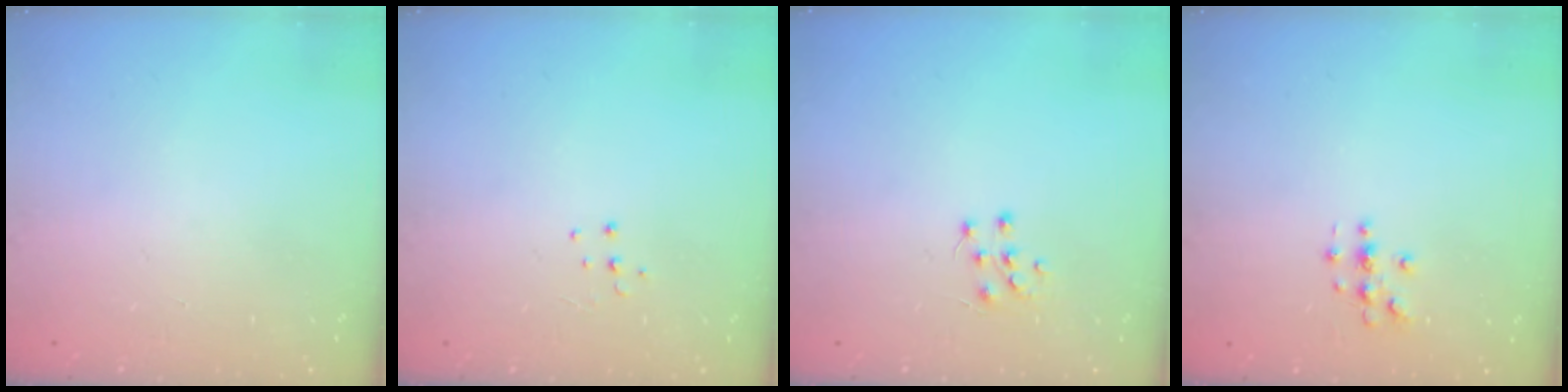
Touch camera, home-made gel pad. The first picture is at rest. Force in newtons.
{"total": 4.3, "press": 4.3, "slide": 0.3}
{"total": 5.5, "press": 5.5, "slide": 0.6}
{"total": 2.9, "press": 2.9, "slide": 0.3}